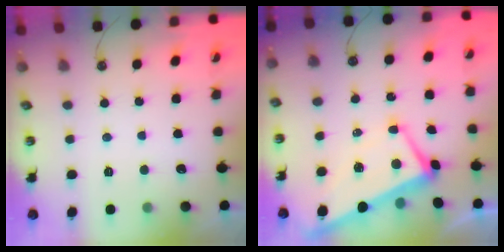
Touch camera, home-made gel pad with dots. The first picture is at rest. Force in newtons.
{"total": 1.3, "press": 0.9, "slide": 0.9}